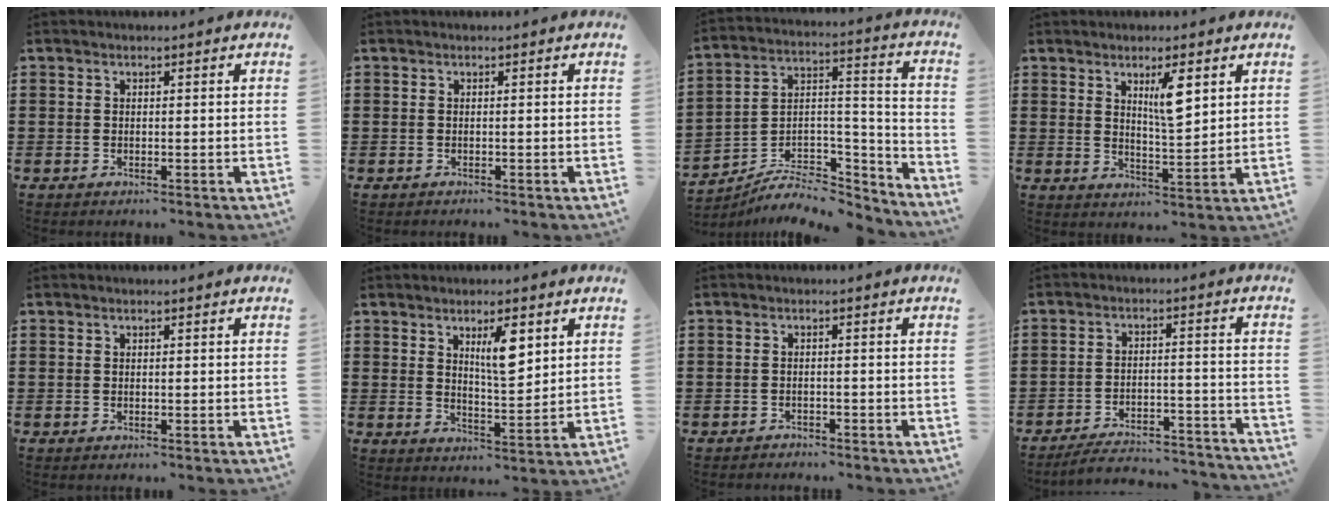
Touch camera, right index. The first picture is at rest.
{"total": 0.0}
{"total": 7.7, "force": [-6.1, 3.5, 3.0], "torque": [-0.048, 0.016, -0.115]}
{"total": 5.5, "force": [2.6, 1.4, 4.6], "torque": [-0.074, -0.004, 0.037]}
{"total": 0.0}
{"total": 6.2, "force": [2.9, 2.0, 5.2], "torque": [-0.086, -0.002, 0.043]}
{"total": 1.3, "force": [-1.3, 0.2, -0.1], "torque": [-0.003, 0.002, -0.030]}
{"total": 5.3, "force": [-5.0, 0.4, 1.6], "torque": [-0.028, 0.000, -0.097]}